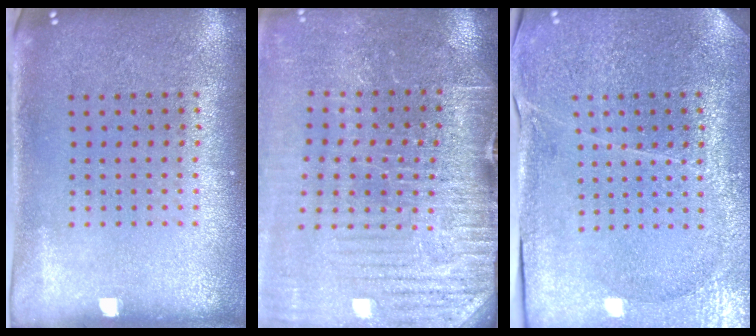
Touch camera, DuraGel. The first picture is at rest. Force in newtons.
{"total": 4.1, "press": 4.0, "slide": 0.9}
{"total": 3.7, "press": 3.5, "slide": 1.0}